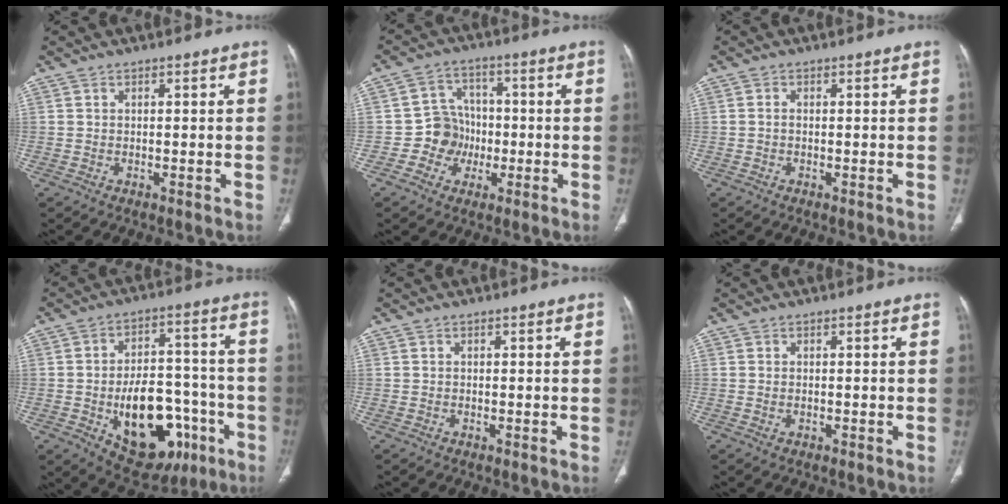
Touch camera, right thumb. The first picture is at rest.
{"total": 7.4, "force": [-1.8, 6.9, 2.0], "torque": [0.009, 0.023, -0.036]}
{"total": 0.6, "force": [-0.1, 0.4, 0.5], "torque": [-0.007, 0.001, -0.006]}
{"total": 21.1, "force": [-7.2, 12.4, 15.5], "torque": [-0.192, 0.042, -0.085]}
{"total": 0.0}
{"total": 0.6, "force": [-0.1, 0.4, 0.5], "torque": [-0.014, 0.002, 0.001]}